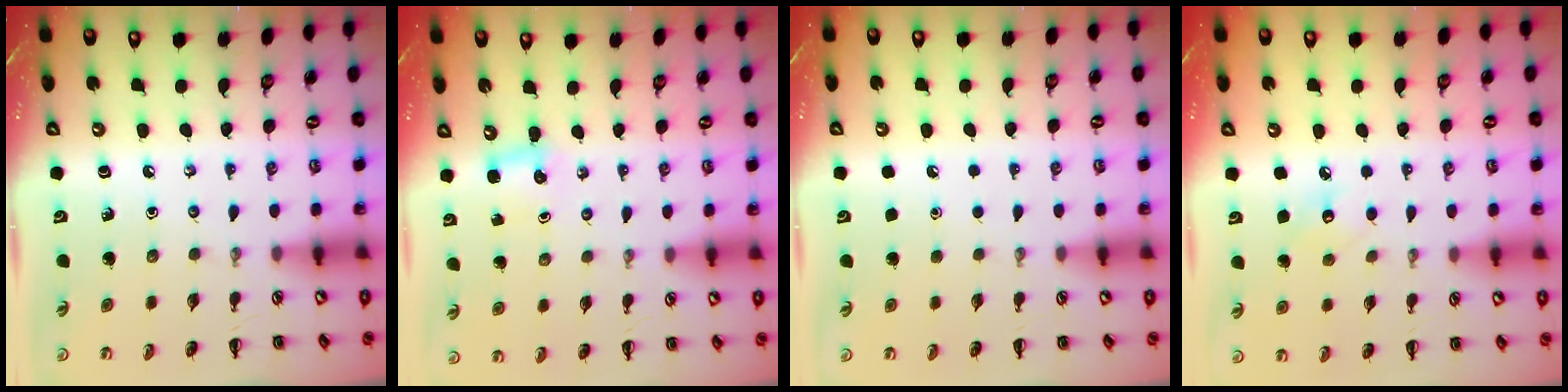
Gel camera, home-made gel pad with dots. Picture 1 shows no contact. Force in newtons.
{"total": 2.8, "press": 2.6, "slide": 0.9}
{"total": 1.7, "press": 1.7, "slide": 0.1}
{"total": 6.7, "press": 6.4, "slide": 1.7}